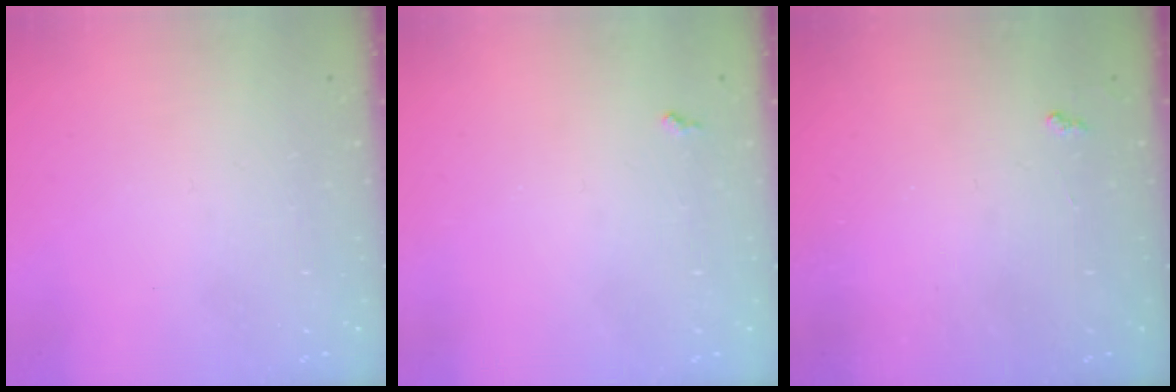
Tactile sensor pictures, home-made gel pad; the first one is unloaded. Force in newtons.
{"total": 3.8, "press": 3.7, "slide": 0.5}
{"total": 3.4, "press": 3.3, "slide": 0.5}